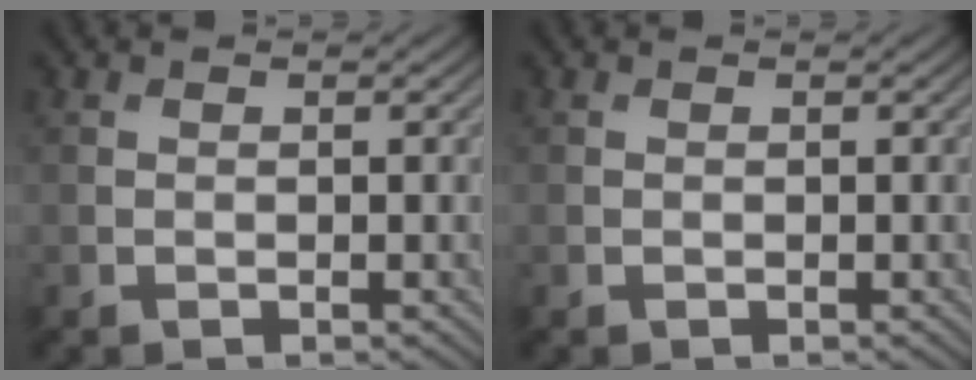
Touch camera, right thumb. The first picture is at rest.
{"total": 0.0}